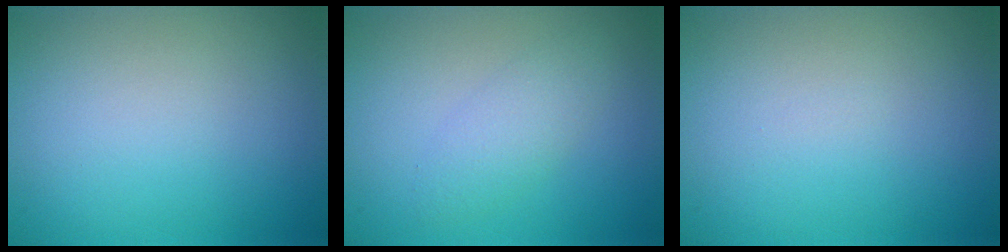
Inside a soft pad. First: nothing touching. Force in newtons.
{"total": 2.2, "press": 2.2, "slide": 0.1}
{"total": 0.0}